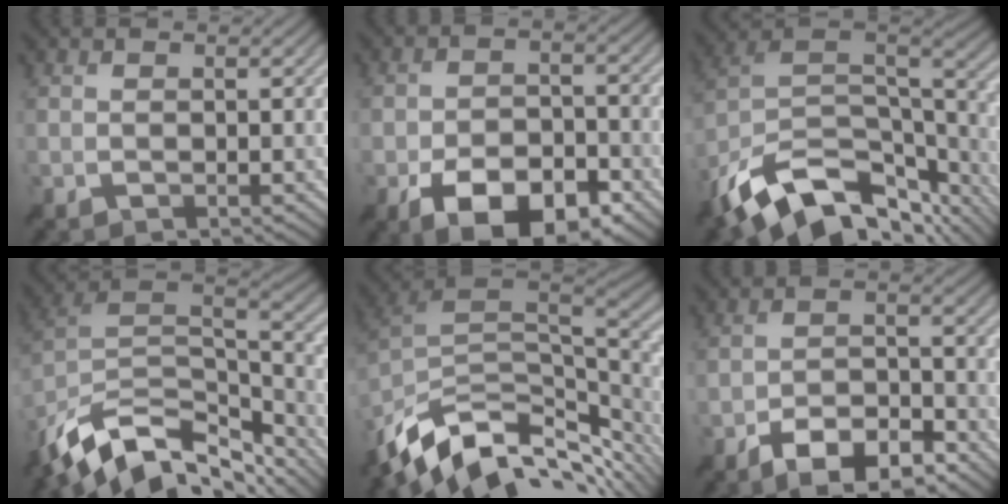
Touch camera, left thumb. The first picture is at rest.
{"total": 11.0, "force": [-6.0, 5.3, 7.5], "torque": [-0.128, 0.000, -0.105]}
{"total": 16.7, "force": [-10.4, 7.9, 10.5], "torque": [-0.237, -0.031, -0.161]}
{"total": 14.7, "force": [-9.3, 6.9, 9.1], "torque": [-0.226, -0.015, -0.153]}
{"total": 12.5, "force": [-6.0, 6.4, 8.8], "torque": [-0.206, -0.016, -0.104]}
{"total": 8.4, "force": [-5.6, 3.3, 5.3], "torque": [-0.085, 0.006, -0.106]}